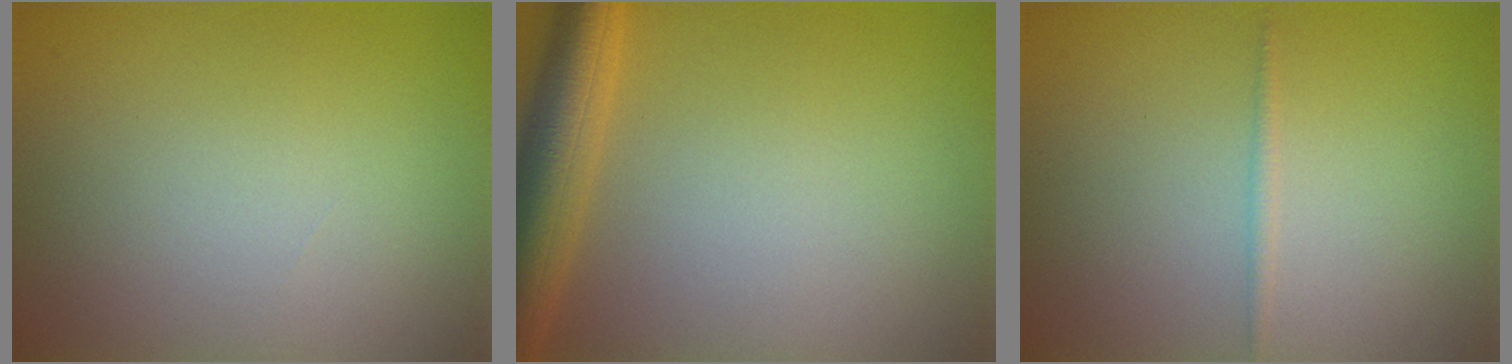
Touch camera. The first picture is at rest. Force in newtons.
{"total": 5.4, "press": 5.4, "slide": 0.3}
{"total": 0.7, "press": 0.7, "slide": 0.0}